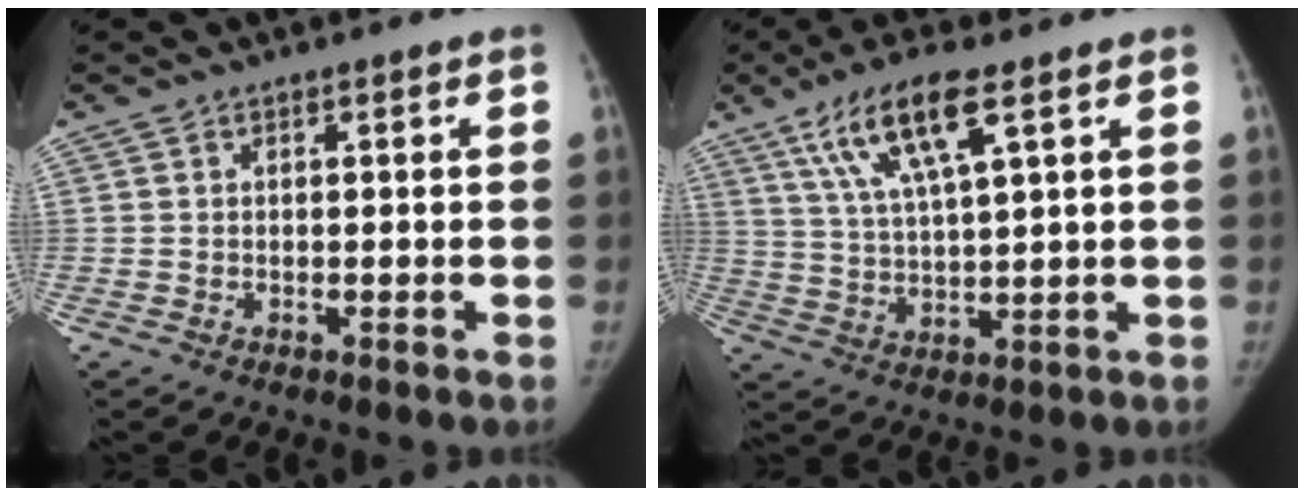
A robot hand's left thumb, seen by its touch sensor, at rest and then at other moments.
{"total": 11.4, "force": [5.9, 2.4, 9.4], "torque": [-0.188, -0.013, 0.118]}